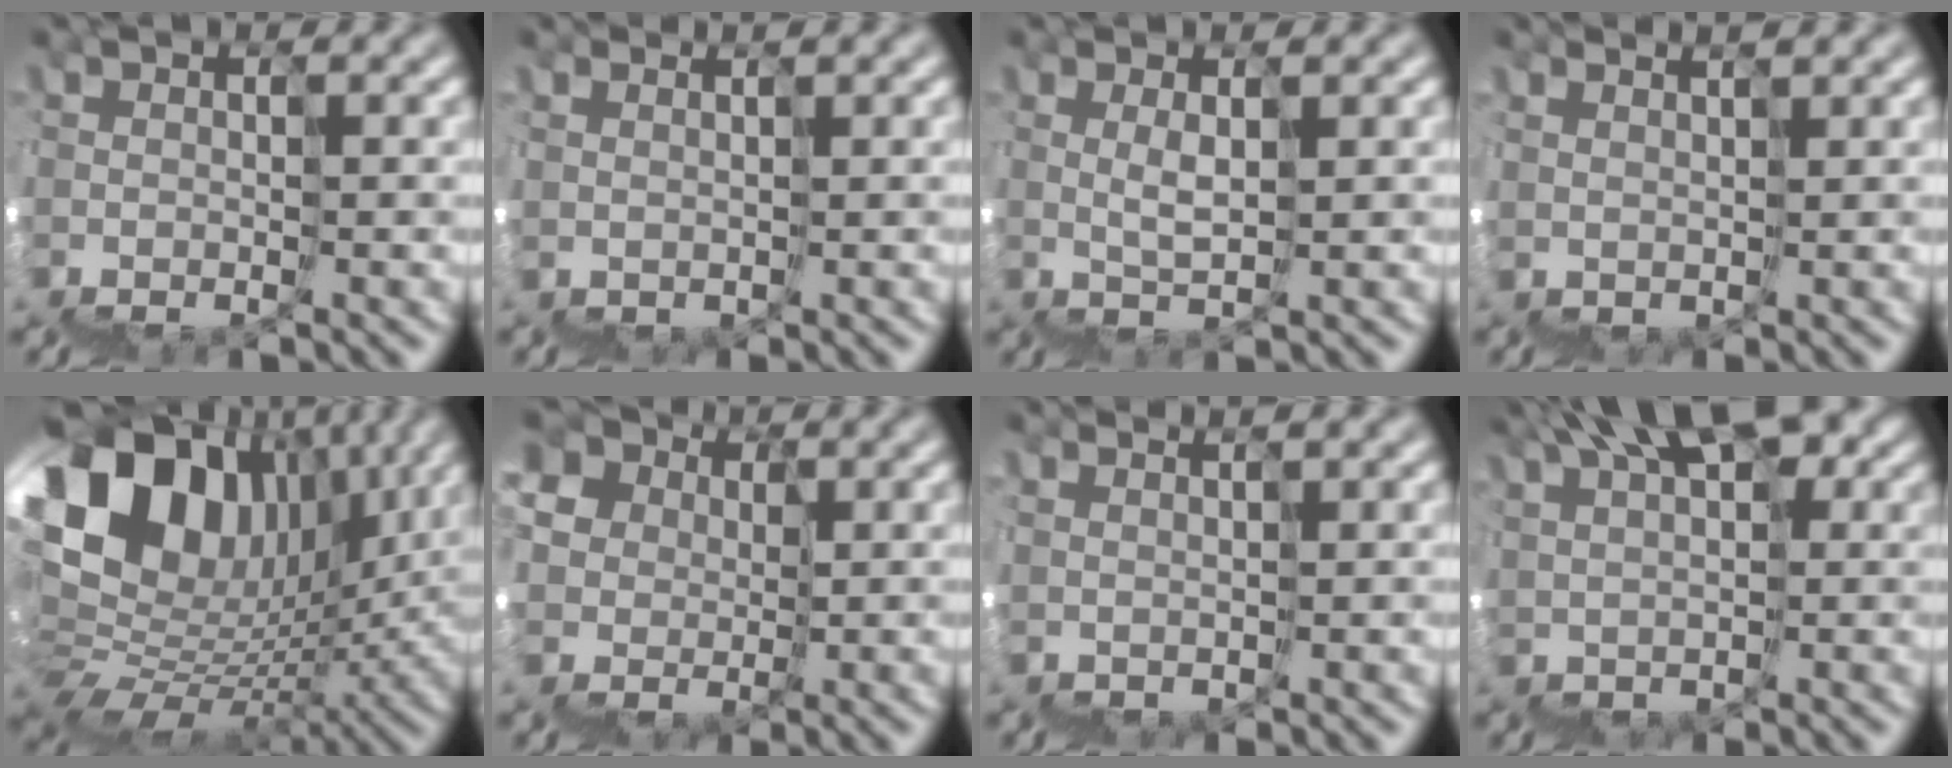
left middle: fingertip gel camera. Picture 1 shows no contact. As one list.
[{"total": 2.7, "force": [2.0, -0.9, -1.5], "torque": [0.028, 0.020, 0.027]}, {"total": 4.3, "force": [3.2, -1.8, -2.2], "torque": [0.043, 0.042, 0.053]}, {"total": 3.8, "force": [3.7, -0.5, -0.6], "torque": [0.030, 0.037, 0.062]}, {"total": 13.8, "force": [7.4, 9.8, 6.2], "torque": [-0.109, 0.057, 0.138]}, {"total": 9.2, "force": [5.3, 7.6, 0.5], "torque": [-0.034, 0.064, 0.038]}, {"total": 3.0, "force": [2.7, -0.9, -0.7], "torque": [0.022, 0.026, 0.046]}, {"total": 7.5, "force": [6.6, 2.1, 3.1], "torque": [-0.043, 0.049, 0.099]}]